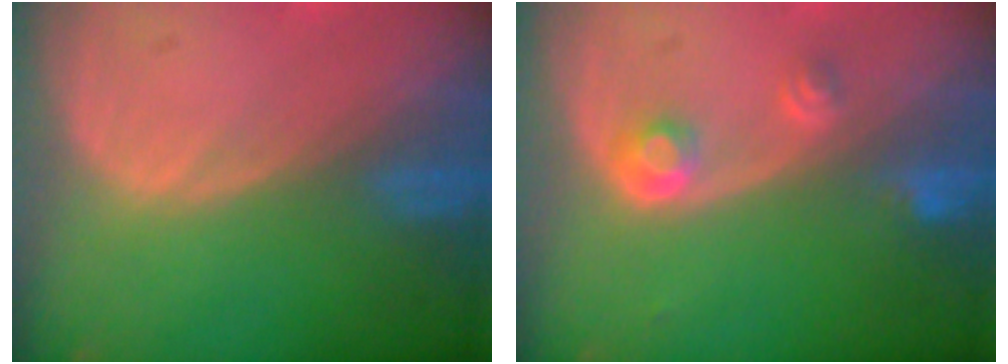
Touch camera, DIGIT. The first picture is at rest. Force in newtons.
{"total": 2.9, "press": 2.7, "slide": 1.0}